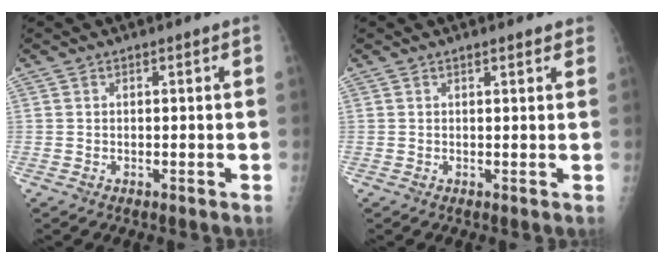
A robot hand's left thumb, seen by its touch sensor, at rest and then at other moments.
{"total": 2.6, "force": [2.0, 0.6, 1.5], "torque": [-0.007, 0.001, 0.022]}